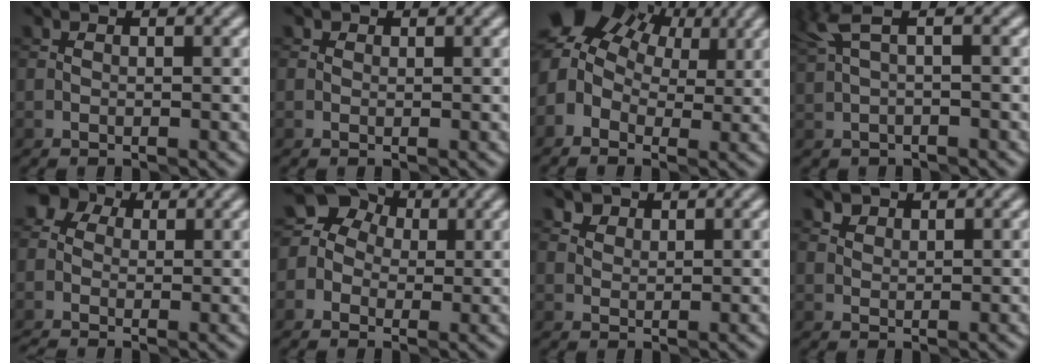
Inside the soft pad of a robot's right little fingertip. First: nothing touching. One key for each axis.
{"total": 0.9, "fx": 0.5, "fy": 0.7, "fz": 0.3, "tx": 0.002, "ty": -0.003, "tz": -0.006}
{"total": 7.9, "fx": 3.0, "fy": 5.3, "fz": 5.0, "tx": -0.082, "ty": 0.019, "tz": 0.046}
{"total": 2.0, "fx": 0.9, "fy": 0.4, "fz": 1.7, "tx": -0.038, "ty": 0.005, "tz": 0.019}
{"total": 3.7, "fx": 0.1, "fy": 3.2, "fz": 1.9, "tx": -0.034, "ty": 0.022, "tz": -0.014}
{"total": 7.5, "fx": 1.6, "fy": 6.5, "fz": 3.2, "tx": -0.032, "ty": 0.043, "tz": -0.019}
{"total": 2.9, "fx": 2.2, "fy": 1.6, "fz": 1.0, "tx": -0.020, "ty": 0.006, "tz": 0.028}
{"total": 1.7, "fx": 1.5, "fy": 0.8, "fz": 0.4, "tx": -0.003, "ty": 0.002, "tz": 0.017}